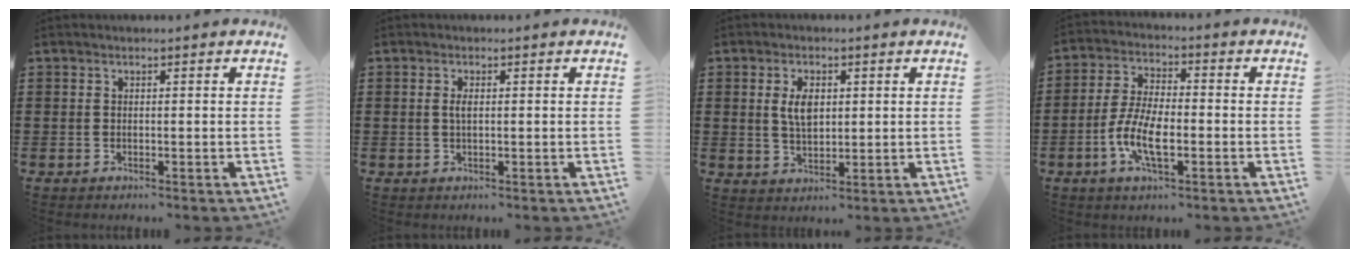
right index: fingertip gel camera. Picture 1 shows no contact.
{"total": 1.4, "force": [0.2, 0.4, 1.3], "torque": [-0.027, 0.003, 0.001]}
{"total": 4.4, "force": [0.9, 2.4, 3.6], "torque": [-0.069, 0.008, 0.013]}
{"total": 8.2, "force": [-2.8, 3.0, 7.1], "torque": [-0.165, -0.013, -0.058]}